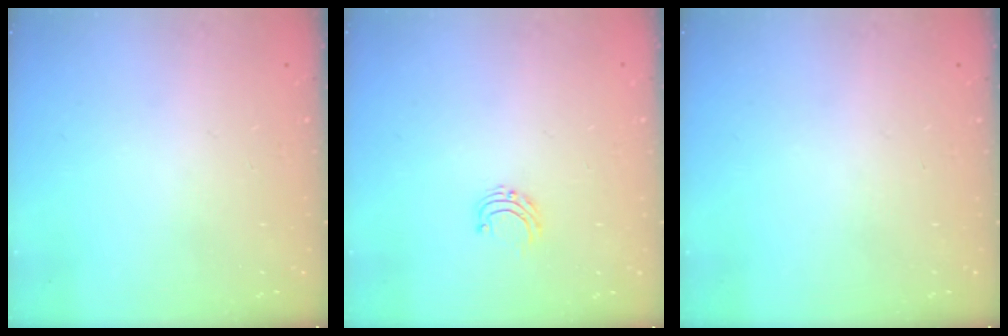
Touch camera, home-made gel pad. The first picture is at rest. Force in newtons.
{"total": 4.9, "press": 4.9, "slide": 0.5}
{"total": 0.0}